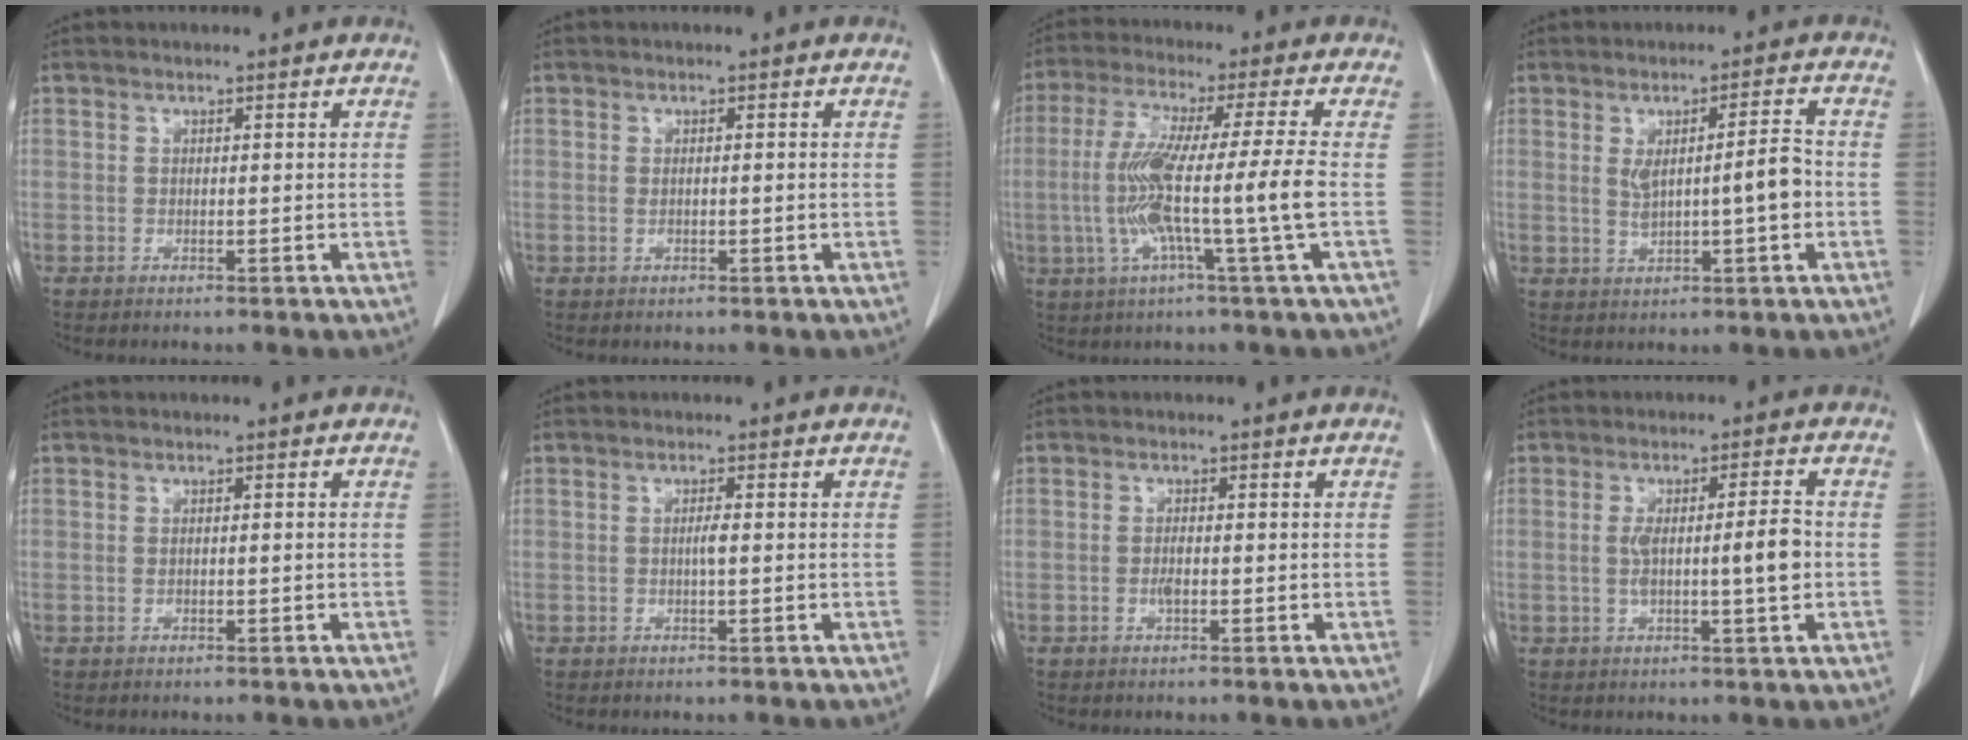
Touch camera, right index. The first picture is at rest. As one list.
[{"total": 1.0, "force": [-0.1, 0.3, 1.0], "torque": [-0.022, 0.001, 0.002]}, {"total": 11.7, "force": [-1.9, -1.6, 11.5], "torque": [-0.223, -0.006, -0.039]}, {"total": 6.0, "force": [-0.1, 0.9, 5.9], "torque": [-0.096, 0.010, 0.004]}, {"total": 0.7, "force": [-0.1, 0.2, 0.7], "torque": [-0.017, 0.000, 0.002]}, {"total": 1.1, "force": [-0.1, 0.0, 1.1], "torque": [-0.022, -0.001, -0.001]}, {"total": 1.3, "force": [-0.4, 0.3, 1.2], "torque": [-0.027, 0.000, -0.007]}, {"total": 6.5, "force": [-0.4, 0.4, 6.4], "torque": [-0.112, 0.006, -0.004]}]